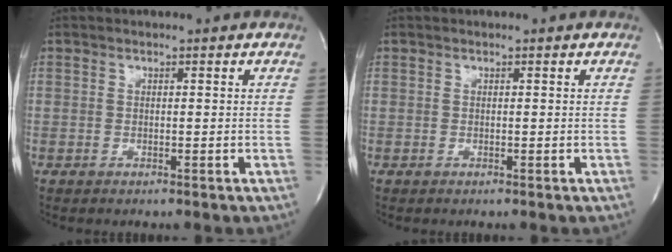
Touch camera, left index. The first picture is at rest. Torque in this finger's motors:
{"motor_torque": [0.01, 0.01, 0.00, -0.01]}